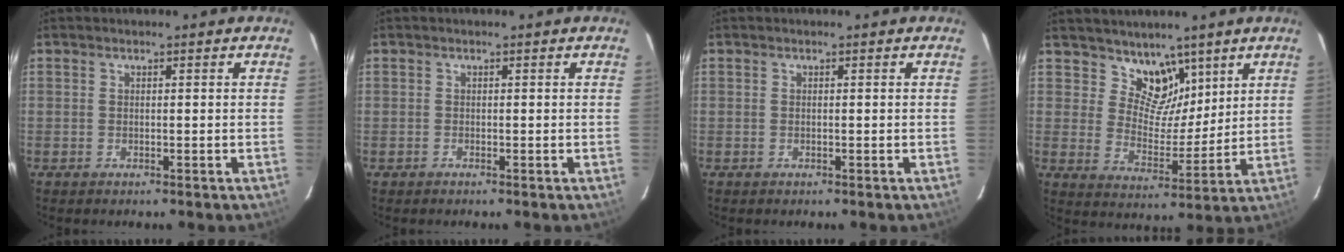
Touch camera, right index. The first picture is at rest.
{"total": 0.6, "force": [-0.3, 0.5, -0.1], "torque": [0.000, 0.003, -0.007]}
{"total": 0.0}
{"total": 8.3, "force": [6.0, 5.3, 2.3], "torque": [-0.021, -0.017, 0.108]}